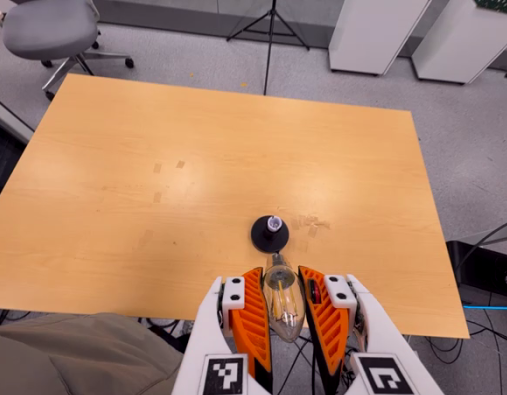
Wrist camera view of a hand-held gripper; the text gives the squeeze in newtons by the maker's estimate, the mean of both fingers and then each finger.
{"total": 22.2, "left": 24.3, "right": 20.1}